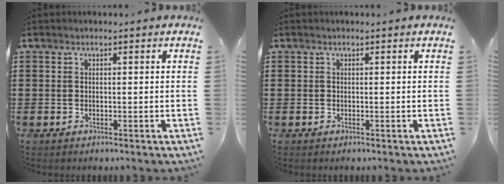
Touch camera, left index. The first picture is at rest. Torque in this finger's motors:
{"motor_torque": [-0.05, 0.04, 0.00, 0.00]}